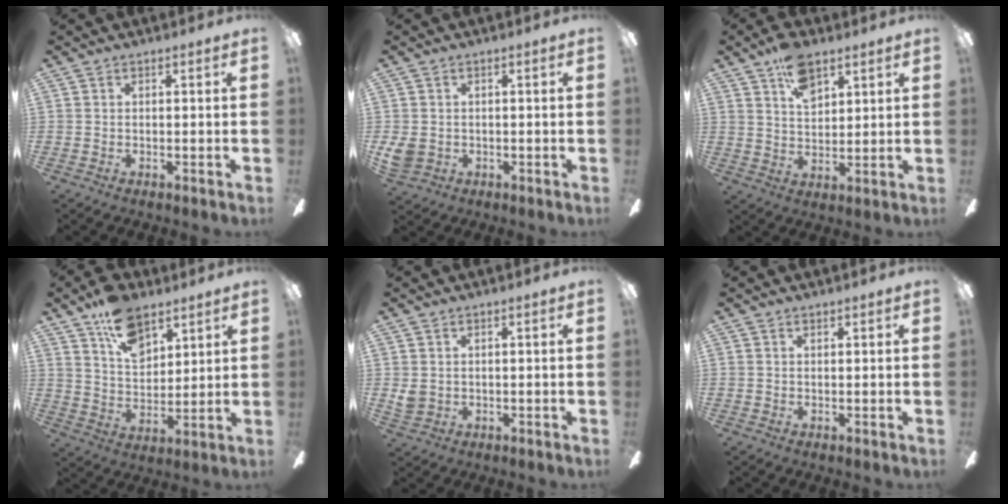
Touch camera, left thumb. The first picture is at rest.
{"total": 3.6, "force": [0.1, 3.0, 1.9], "torque": [-0.047, -0.001, 0.001]}
{"total": 9.2, "force": [5.9, 4.7, 5.3], "torque": [-0.079, -0.025, 0.103]}
{"total": 13.1, "force": [8.5, 7.3, 6.8], "torque": [-0.107, -0.040, 0.156]}
{"total": 2.6, "force": [1.0, 2.0, 1.2], "torque": [-0.025, 0.003, 0.020]}
{"total": 0.8, "force": [0.6, 0.3, 0.4], "torque": [-0.008, 0.001, 0.011]}